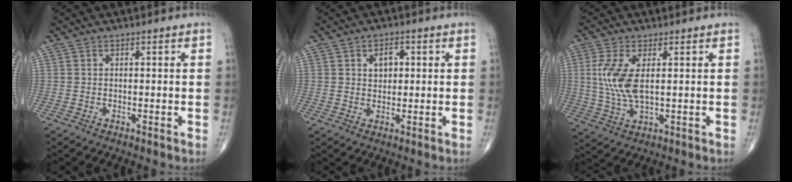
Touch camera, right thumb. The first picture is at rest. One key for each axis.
{"total": 3.6, "fx": 1.0, "fy": 2.4, "fz": 2.4, "tx": -0.022, "ty": -0.001, "tz": 0.015}
{"total": 8.4, "fx": 1.4, "fy": 3.4, "fz": 7.6, "tx": -0.178, "ty": -0.008, "tz": 0.034}